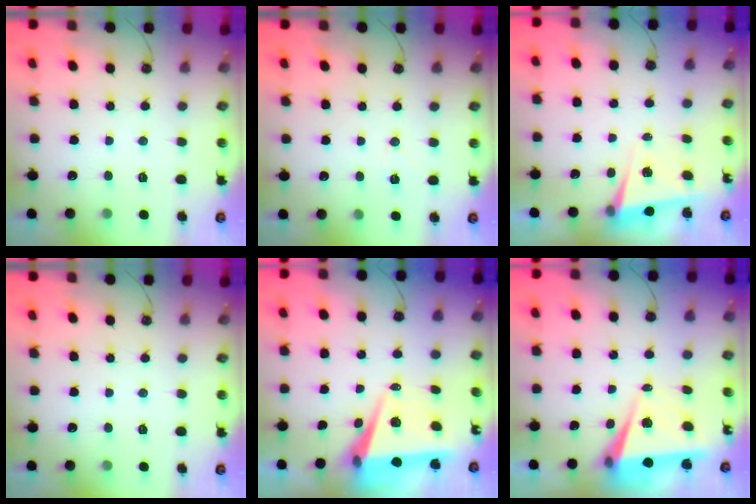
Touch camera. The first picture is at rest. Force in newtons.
{"total": 5.2, "press": 2.8, "slide": 4.4}
{"total": 4.6, "press": 4.3, "slide": 1.7}
{"total": 0.0}
{"total": 7.3, "press": 5.8, "slide": 4.4}
{"total": 6.0, "press": 4.1, "slide": 4.3}